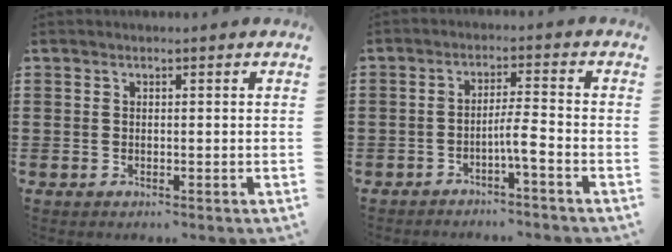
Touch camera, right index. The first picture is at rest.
{"total": 4.1, "force": [-2.1, -0.1, 3.5], "torque": [-0.062, -0.004, -0.039]}